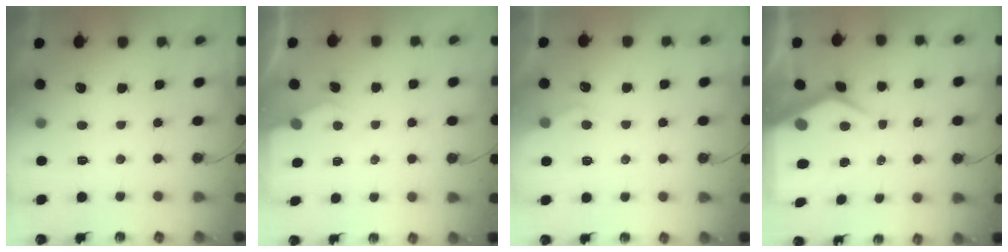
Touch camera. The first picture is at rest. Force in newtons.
{"total": 2.6, "press": 2.6, "slide": 0.4}
{"total": 6.5, "press": 6.4, "slide": 0.7}
{"total": 8.9, "press": 8.8, "slide": 0.8}